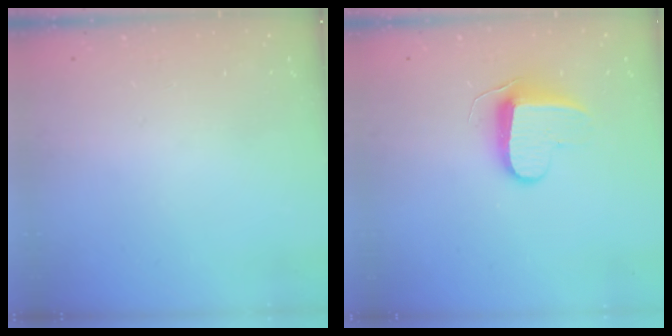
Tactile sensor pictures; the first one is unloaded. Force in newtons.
{"total": 9.0, "press": 8.9, "slide": 0.7}